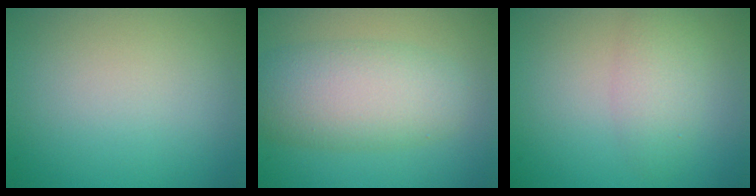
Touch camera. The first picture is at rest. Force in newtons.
{"total": 6.4, "press": 6.4, "slide": 0.5}
{"total": 2.8, "press": 2.8, "slide": 0.2}